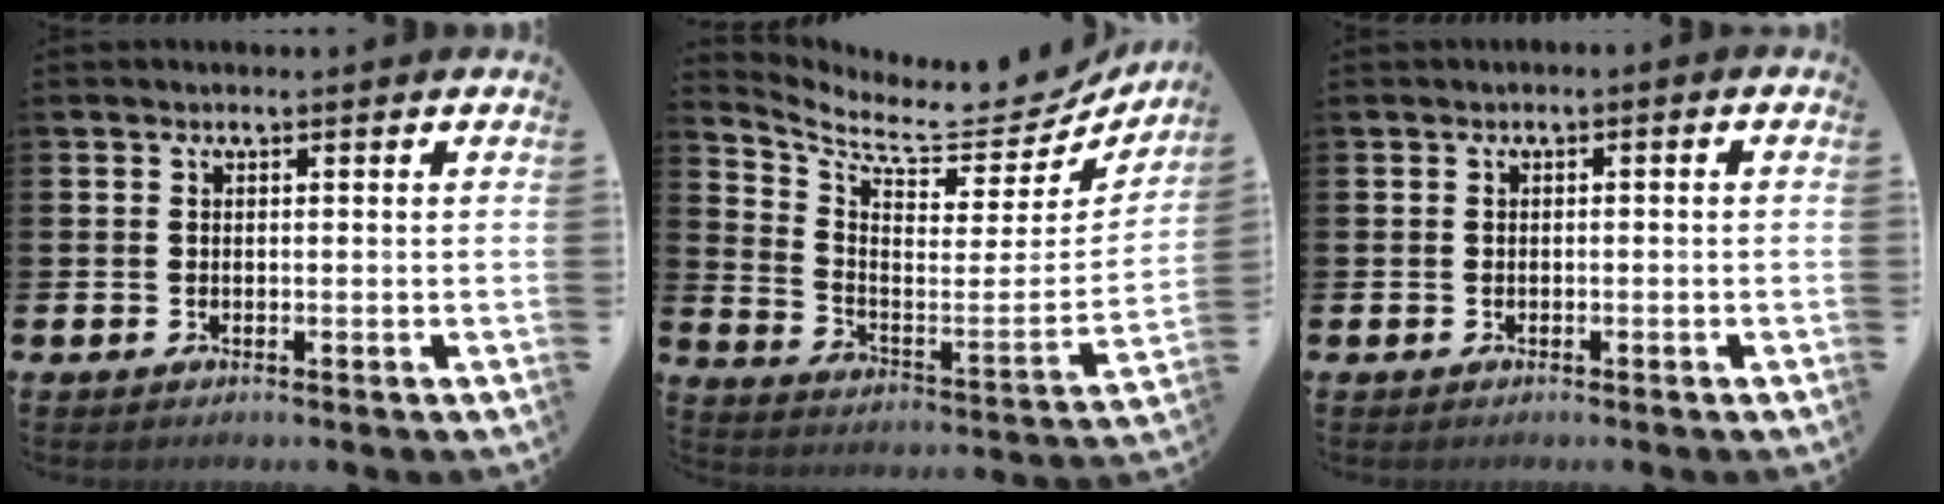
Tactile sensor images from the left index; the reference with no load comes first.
{"total": 7.9, "force": [6.9, 2.6, 3.0], "torque": [-0.067, -0.072, 0.110]}
{"total": 0.6, "force": [-0.6, 0.2, 0.1], "torque": [0.005, -0.005, -0.014]}